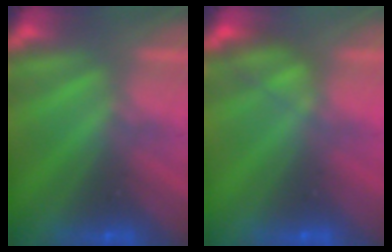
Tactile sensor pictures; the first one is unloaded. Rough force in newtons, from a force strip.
{"total": 1.7}